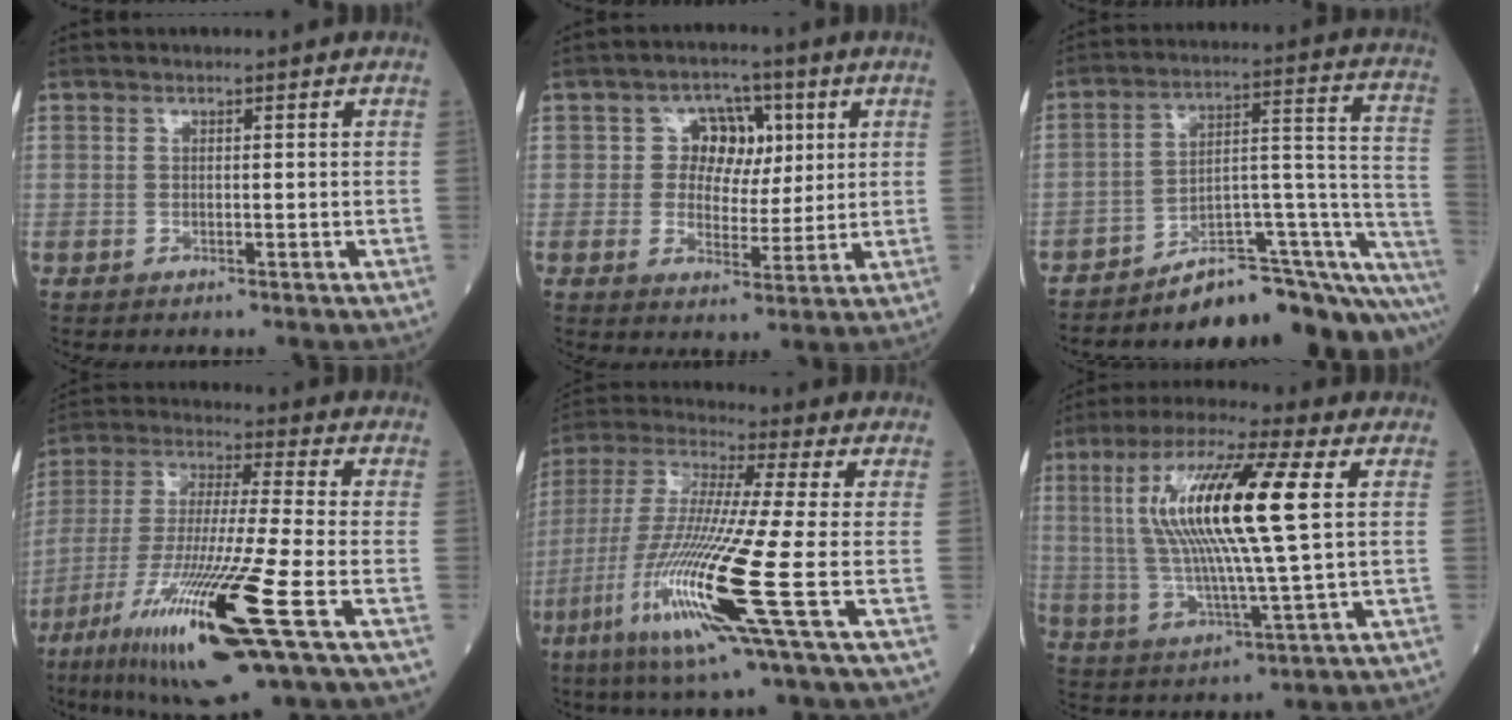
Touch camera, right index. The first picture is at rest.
{"total": 6.6, "force": [1.7, 5.3, 3.6], "torque": [-0.044, 0.019, 0.030]}
{"total": 18.8, "force": [-17.1, 1.8, 7.6], "torque": [-0.029, 0.065, -0.242]}
{"total": 20.1, "force": [-9.0, 0.1, 17.9], "torque": [-0.365, -0.049, -0.166]}
{"total": 17.6, "force": [-6.0, -1.0, 16.6], "torque": [-0.358, -0.030, -0.123]}
{"total": 17.1, "force": [3.7, 1.0, 16.7], "torque": [-0.336, 0.013, 0.058]}